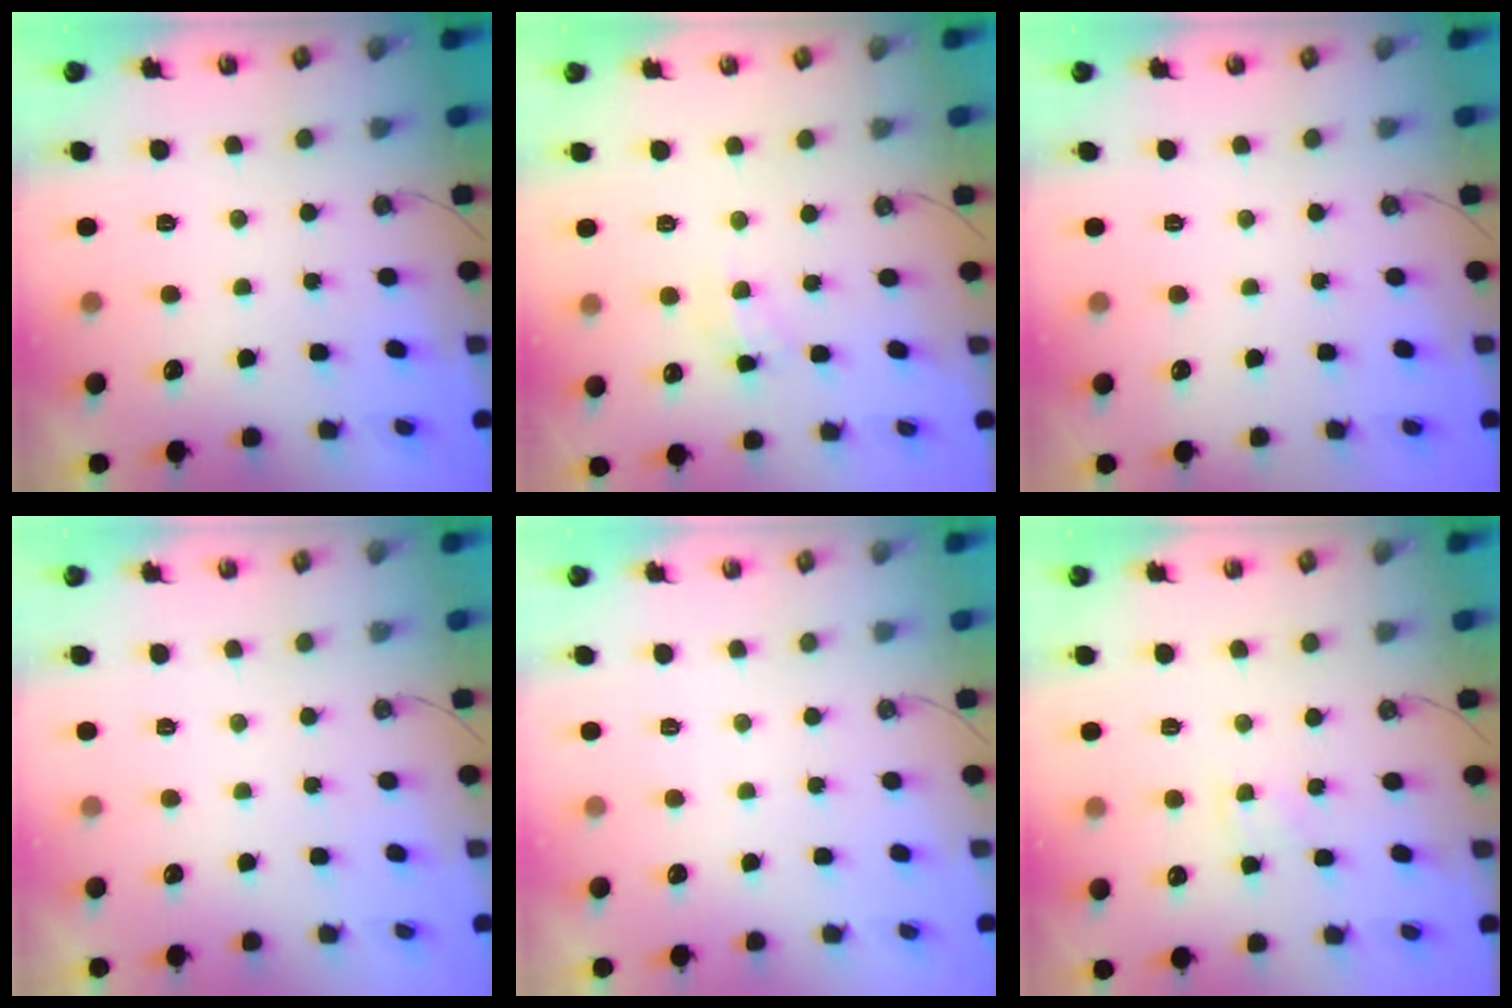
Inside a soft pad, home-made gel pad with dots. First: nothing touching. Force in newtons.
{"total": 4.9, "press": 4.9, "slide": 0.3}
{"total": 0.0}
{"total": 0.0}
{"total": 0.0}
{"total": 4.2, "press": 4.1, "slide": 0.5}